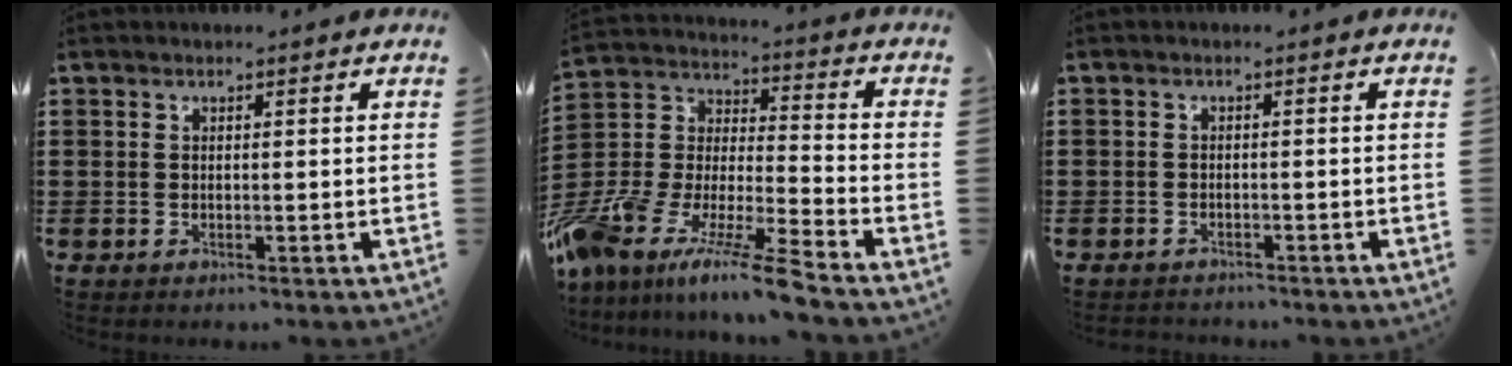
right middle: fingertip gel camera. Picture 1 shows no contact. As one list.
[{"total": 12.8, "force": [-11.2, 0.7, 6.2], "torque": [-0.123, 0.017, -0.222]}, {"total": 1.4, "force": [-1.3, 0.4, -0.2], "torque": [0.000, 0.002, -0.031]}]